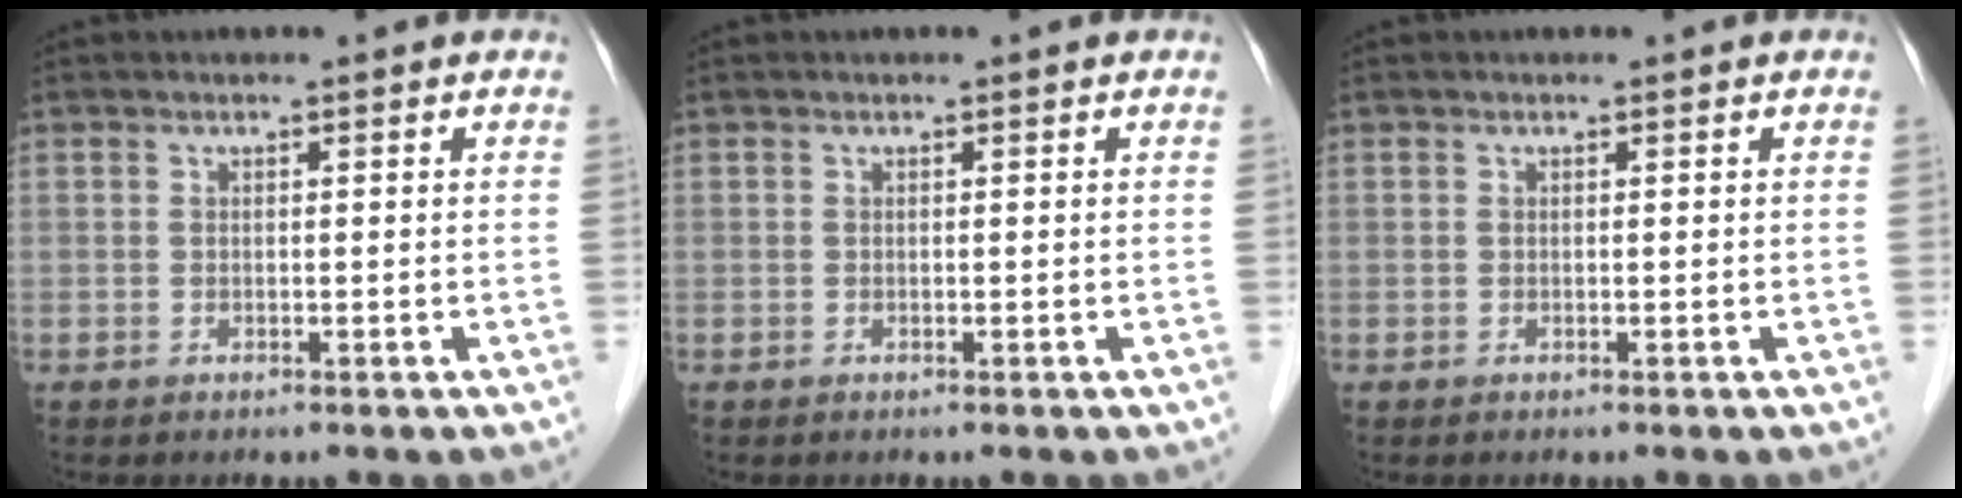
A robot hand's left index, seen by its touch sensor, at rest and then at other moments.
{"total": 0.0}
{"total": 0.0}